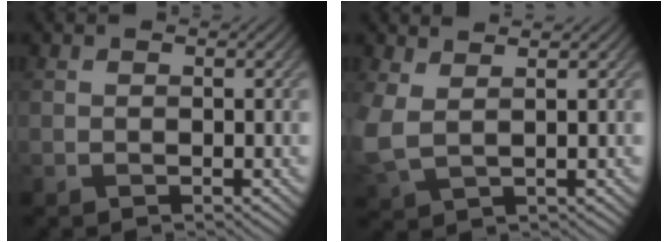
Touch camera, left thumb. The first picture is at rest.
{"total": 4.1, "force": [1.5, 2.0, 3.2], "torque": [-0.098, -0.005, 0.034]}